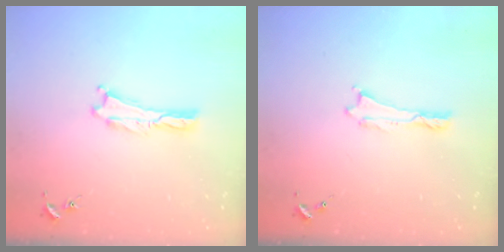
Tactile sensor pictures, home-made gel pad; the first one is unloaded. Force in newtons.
{"total": 0.0}